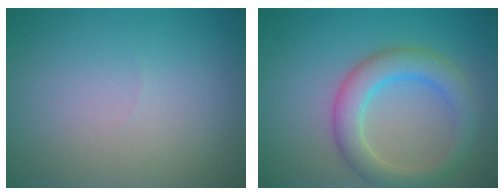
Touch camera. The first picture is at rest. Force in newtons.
{"total": 4.7, "press": 4.7, "slide": 0.3}